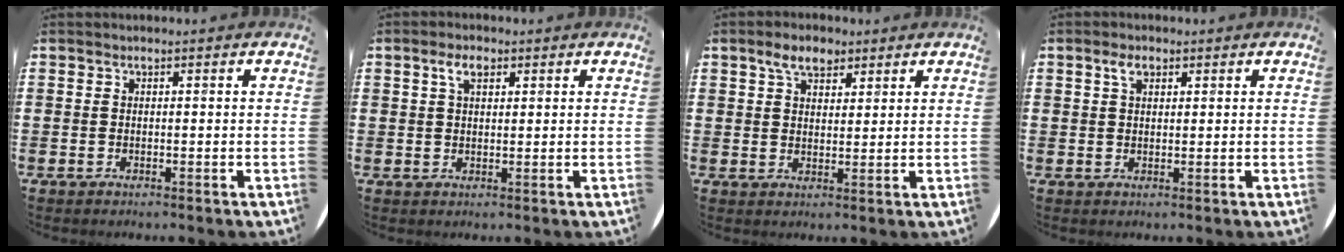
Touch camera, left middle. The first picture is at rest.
{"total": 2.9, "force": [1.7, 1.4, 1.9], "torque": [-0.033, 0.005, 0.028]}
{"total": 4.5, "force": [3.2, 2.3, 2.2], "torque": [-0.033, 0.004, 0.055]}
{"total": 2.1, "force": [1.2, 1.1, 1.3], "torque": [-0.021, 0.003, 0.019]}